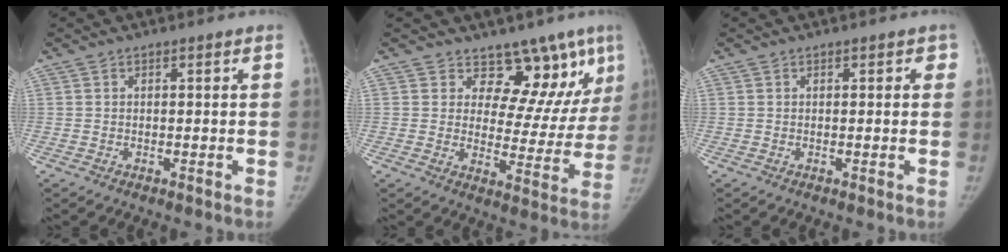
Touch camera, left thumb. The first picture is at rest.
{"total": 12.8, "force": [9.2, 6.8, 5.7], "torque": [-0.016, -0.060, 0.114]}
{"total": 1.0, "force": [0.4, 0.6, 0.6], "torque": [0.008, 0.002, -0.001]}